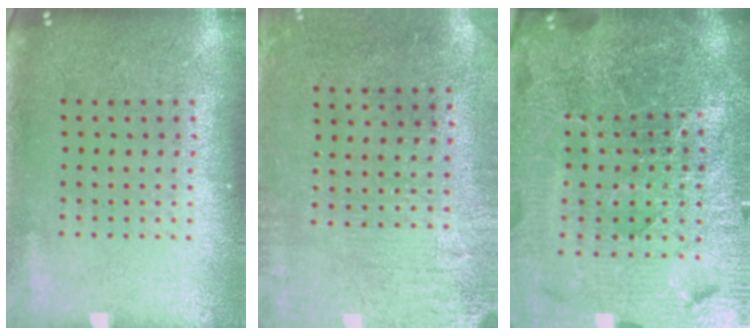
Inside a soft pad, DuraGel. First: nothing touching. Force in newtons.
{"total": 3.1, "press": 2.4, "slide": 1.9}
{"total": 6.5, "press": 5.8, "slide": 3.0}